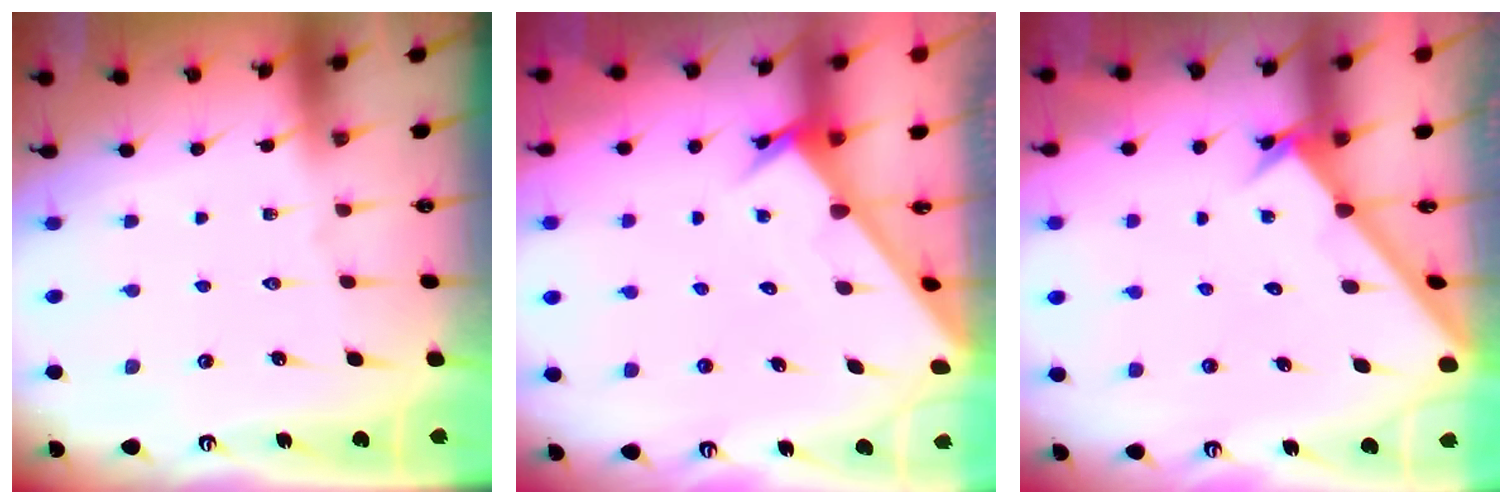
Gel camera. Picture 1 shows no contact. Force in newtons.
{"total": 2.9, "press": 2.9, "slide": 0.1}
{"total": 2.2, "press": 2.2, "slide": 0.2}